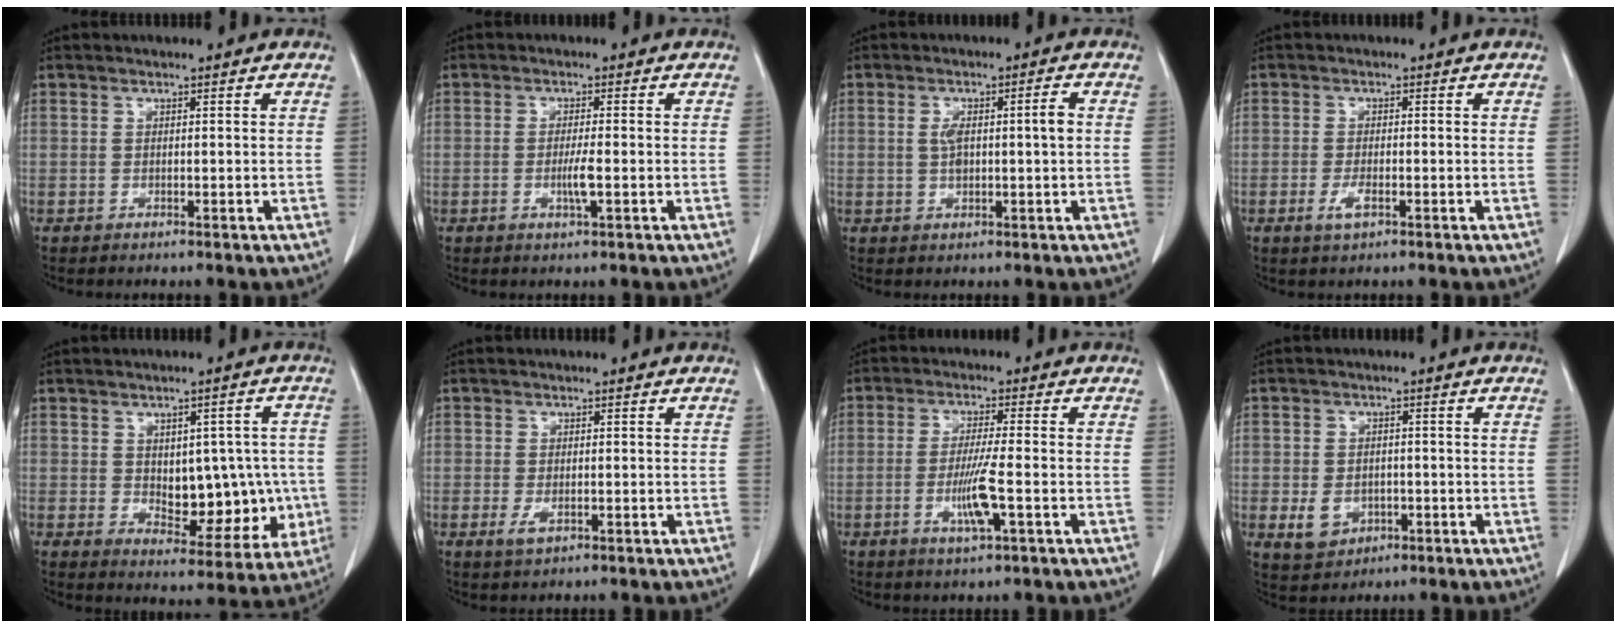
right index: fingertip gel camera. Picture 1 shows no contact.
{"total": 2.7, "force": [-0.7, 0.0, 2.6], "torque": [-0.053, -0.004, -0.012]}
{"total": 4.6, "force": [0.4, 0.7, 4.5], "torque": [-0.086, 0.013, 0.011]}
{"total": 2.5, "force": [-1.1, 0.7, 2.1], "torque": [-0.044, -0.002, -0.020]}
{"total": 10.9, "force": [-0.5, 6.1, 9.0], "torque": [-0.103, 0.015, 0.016]}
{"total": 2.0, "force": [-0.7, 0.9, 1.6], "torque": [-0.031, -0.002, -0.008]}
{"total": 6.1, "force": [-1.9, -0.1, 5.8], "torque": [-0.112, -0.012, -0.034]}
{"total": 4.8, "force": [-1.3, 4.0, 2.3], "torque": [-0.038, 0.001, -0.007]}